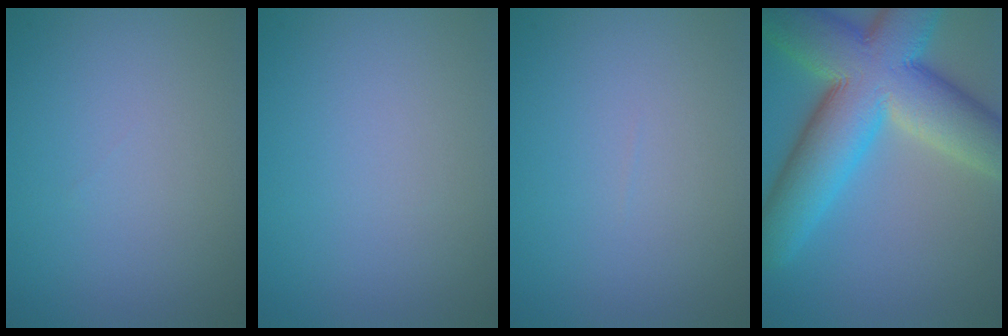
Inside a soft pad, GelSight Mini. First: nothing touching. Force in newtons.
{"total": 0.0}
{"total": 0.0}
{"total": 14.0, "press": 14.0, "slide": 0.9}